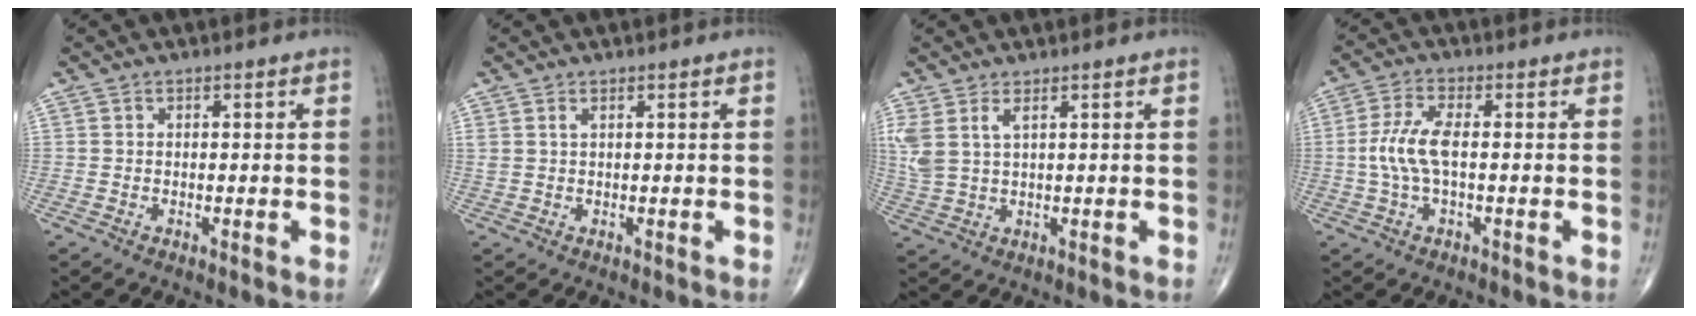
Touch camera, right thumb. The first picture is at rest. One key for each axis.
{"total": 1.1, "fx": 0.6, "fy": 0.5, "fz": 0.9, "tx": -0.023, "ty": 0.011, "tz": 0.016}
{"total": 5.7, "fx": 2.4, "fy": 2.5, "fz": 4.6, "tx": -0.122, "ty": 0.001, "tz": 0.057}
{"total": 6.9, "fx": -0.3, "fy": 2.5, "fz": 6.4, "tx": -0.158, "ty": 0.012, "tz": -0.010}